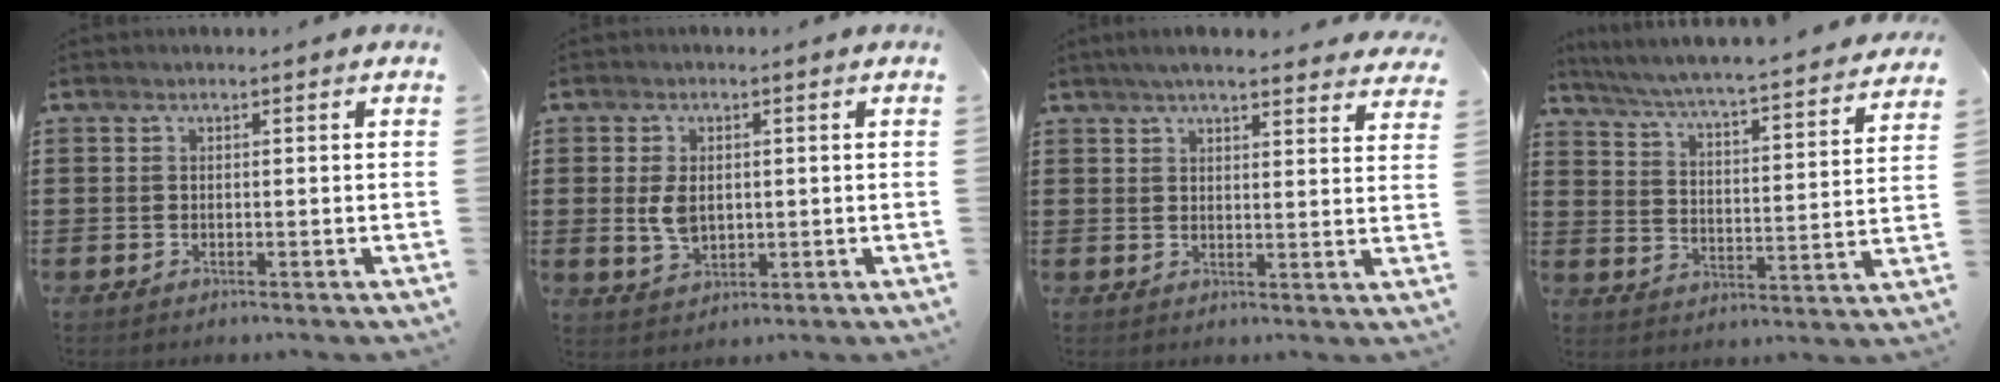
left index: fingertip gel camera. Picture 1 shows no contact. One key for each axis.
{"total": 4.2, "fx": 0.4, "fy": 2.7, "fz": 3.3, "tx": -0.082, "ty": 0.001, "tz": 0.004}
{"total": 4.7, "fx": 4.4, "fy": 0.2, "fz": 1.8, "tx": -0.049, "ty": -0.007, "tz": 0.080}
{"total": 4.3, "fx": 3.9, "fy": -0.8, "fz": 1.5, "tx": -0.051, "ty": -0.044, "tz": 0.056}